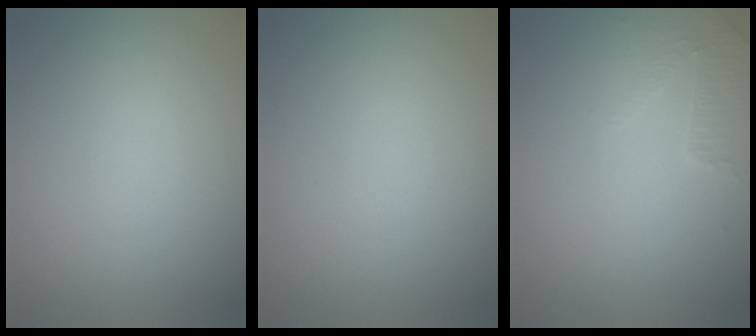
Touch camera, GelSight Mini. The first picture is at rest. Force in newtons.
{"total": 0.0}
{"total": 1.9, "press": 1.8, "slide": 0.5}